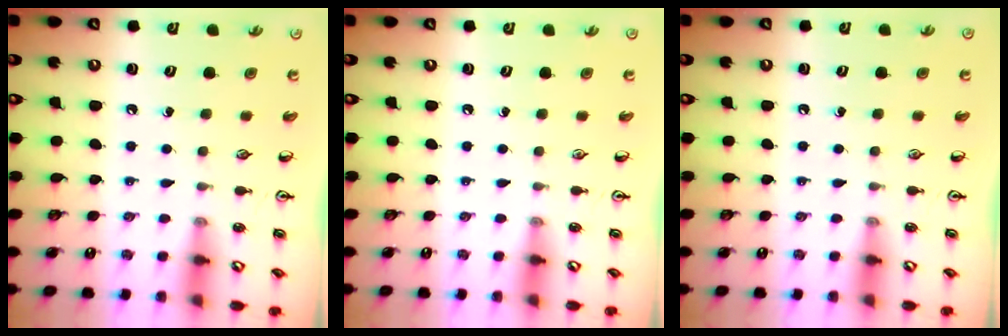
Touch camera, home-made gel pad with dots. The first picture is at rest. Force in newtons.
{"total": 0.0}
{"total": 0.0}